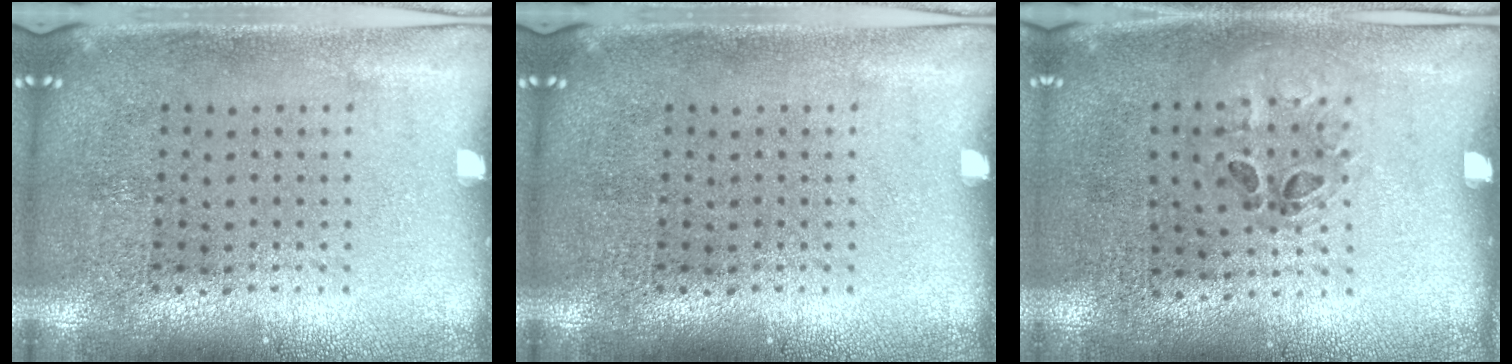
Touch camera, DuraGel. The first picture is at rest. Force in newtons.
{"total": 0.0}
{"total": 1.2, "press": 0.7, "slide": 1.0}